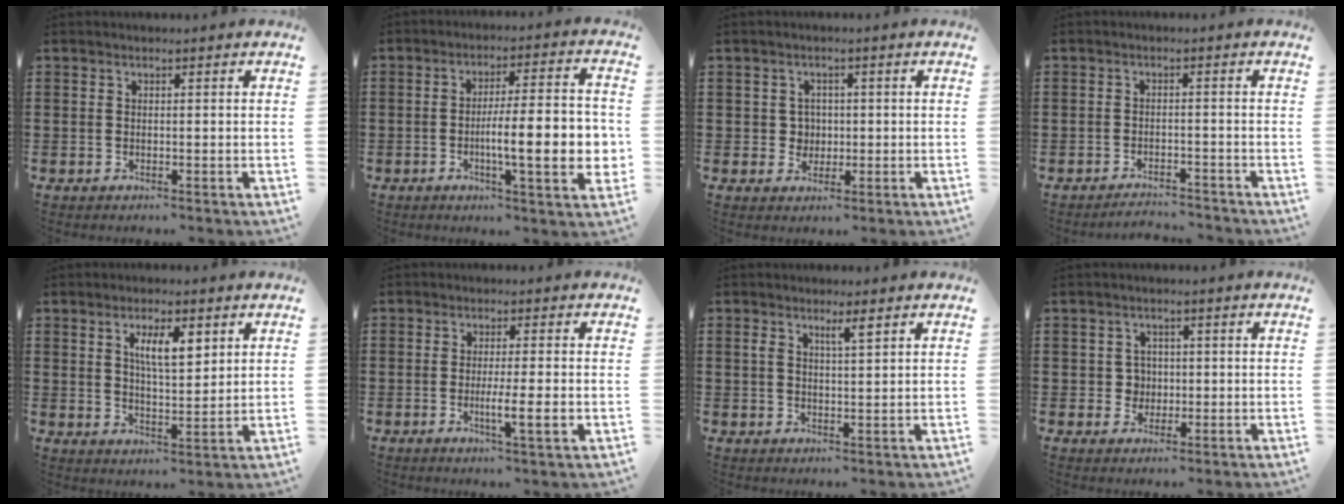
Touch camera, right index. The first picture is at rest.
{"total": 11.4, "force": [-2.2, 2.1, 11.0], "torque": [-0.166, -0.004, -0.040]}
{"total": 2.6, "force": [0.0, 2.4, 0.8], "torque": [-0.025, 0.009, -0.003]}
{"total": 2.6, "force": [-2.6, 0.1, -0.1], "torque": [-0.006, 0.001, -0.055]}
{"total": 5.9, "force": [2.6, 2.0, 4.9], "torque": [-0.095, 0.004, 0.041]}
{"total": 4.9, "force": [-1.3, 0.1, 4.7], "torque": [-0.079, -0.011, -0.023]}
{"total": 2.7, "force": [1.6, 0.5, 2.1], "torque": [-0.036, 0.000, 0.024]}
{"total": 2.7, "force": [-0.1, 2.5, 0.9], "torque": [-0.026, 0.008, -0.006]}